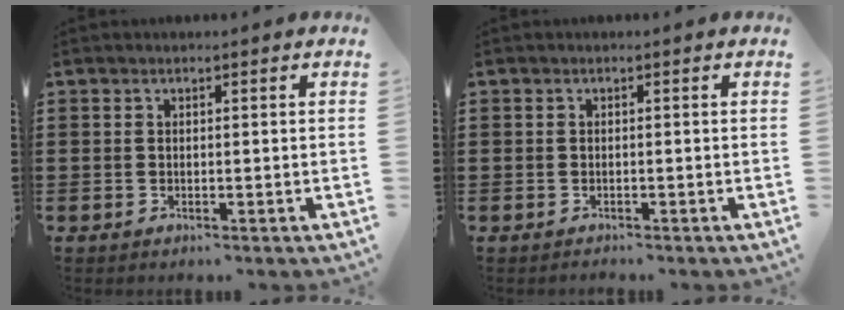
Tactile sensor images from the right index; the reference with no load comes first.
{"total": 0.5, "force": [-0.5, -0.1, 0.0], "torque": [0.000, -0.002, -0.011]}